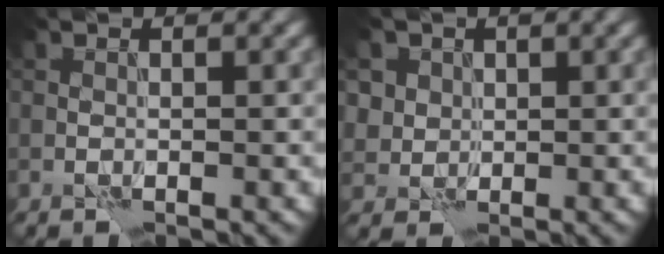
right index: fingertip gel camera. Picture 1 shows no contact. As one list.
[{"total": 4.5, "force": [2.1, 3.7, 1.4], "torque": [-0.038, 0.003, 0.035]}]